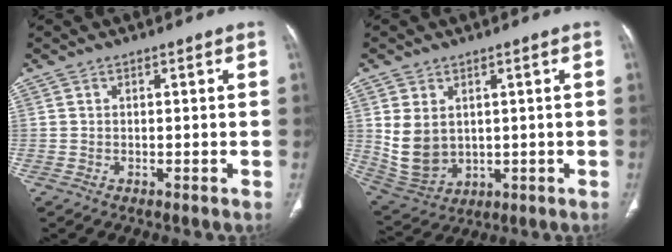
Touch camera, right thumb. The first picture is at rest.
{"total": 9.4, "force": [1.6, 7.0, 6.1], "torque": [-0.110, -0.011, 0.059]}